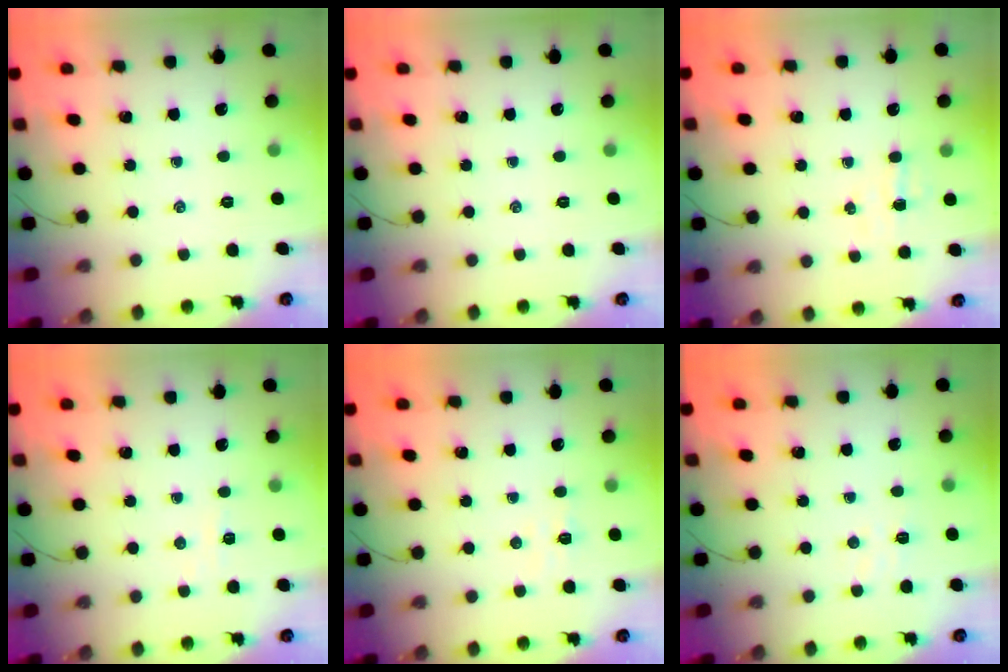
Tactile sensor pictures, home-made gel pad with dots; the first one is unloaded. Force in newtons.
{"total": 0.0}
{"total": 4.4, "press": 4.2, "slide": 1.0}
{"total": 3.4, "press": 3.2, "slide": 1.0}
{"total": 4.3, "press": 4.1, "slide": 1.1}
{"total": 3.8, "press": 3.6, "slide": 1.1}